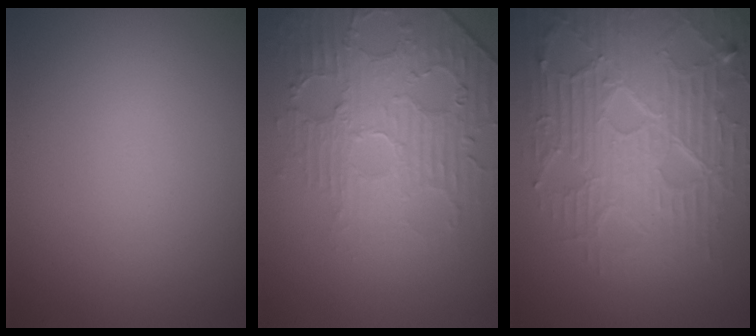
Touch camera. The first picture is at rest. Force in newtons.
{"total": 4.7, "press": 4.0, "slide": 2.6}
{"total": 8.7, "press": 6.2, "slide": 6.1}